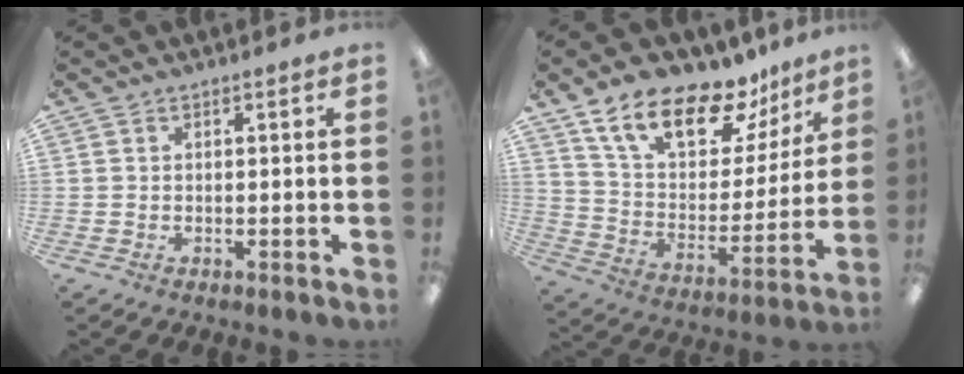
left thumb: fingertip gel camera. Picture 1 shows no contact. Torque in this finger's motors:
{"motor_torque": [0.28, 0.30, 1.45, -1.32, 0.29]}